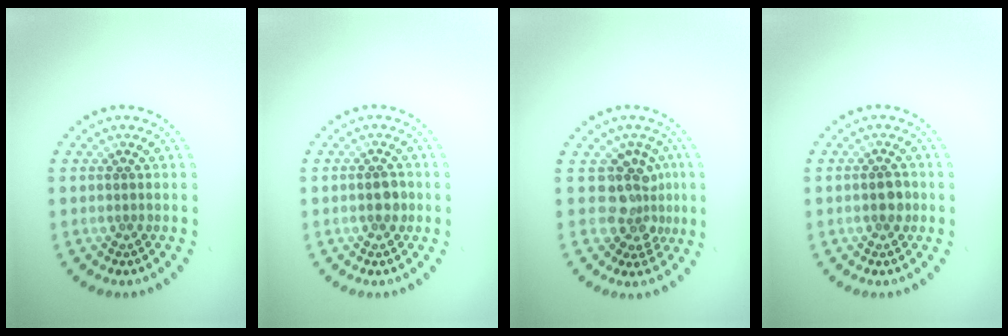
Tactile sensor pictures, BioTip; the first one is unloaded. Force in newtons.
{"total": 1.6, "press": 1.6, "slide": 0.2}
{"total": 3.6, "press": 2.8, "slide": 2.3}
{"total": 1.6, "press": 1.6, "slide": 0.2}